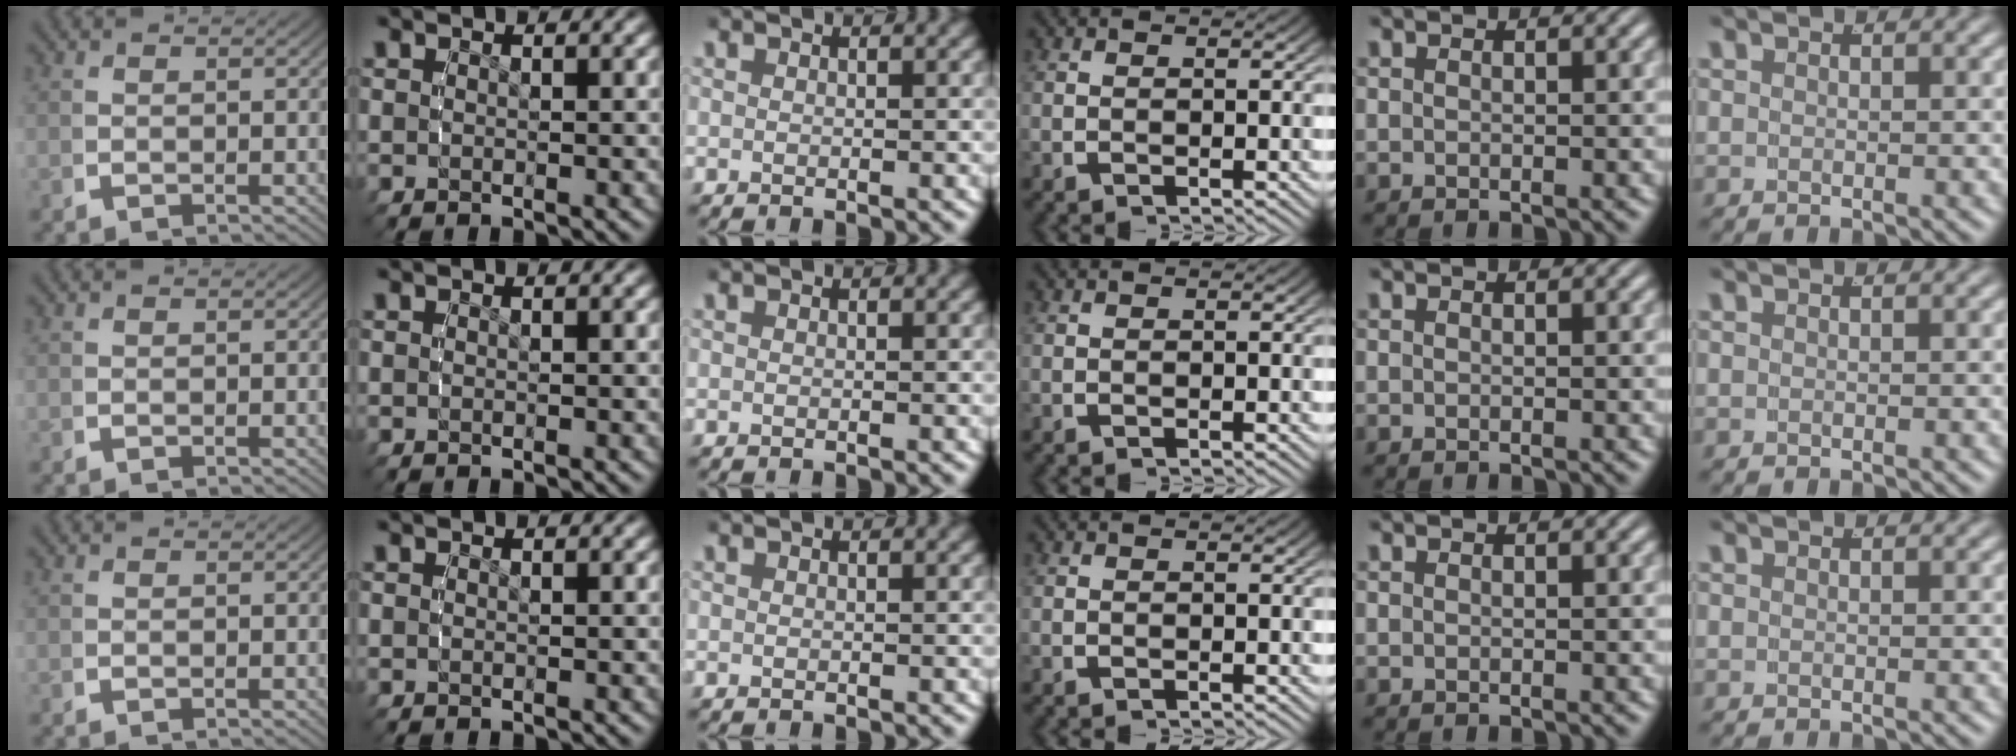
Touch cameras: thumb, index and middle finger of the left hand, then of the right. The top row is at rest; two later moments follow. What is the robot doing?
{"motion": "reach", "object": "pencil case"}